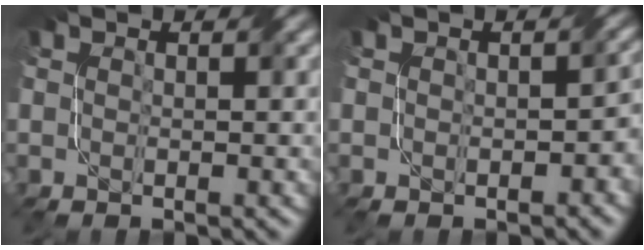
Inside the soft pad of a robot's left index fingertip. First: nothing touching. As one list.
[{"total": 2.3, "force": [-0.2, 1.6, 1.7], "torque": [-0.015, -0.003, -0.004]}]